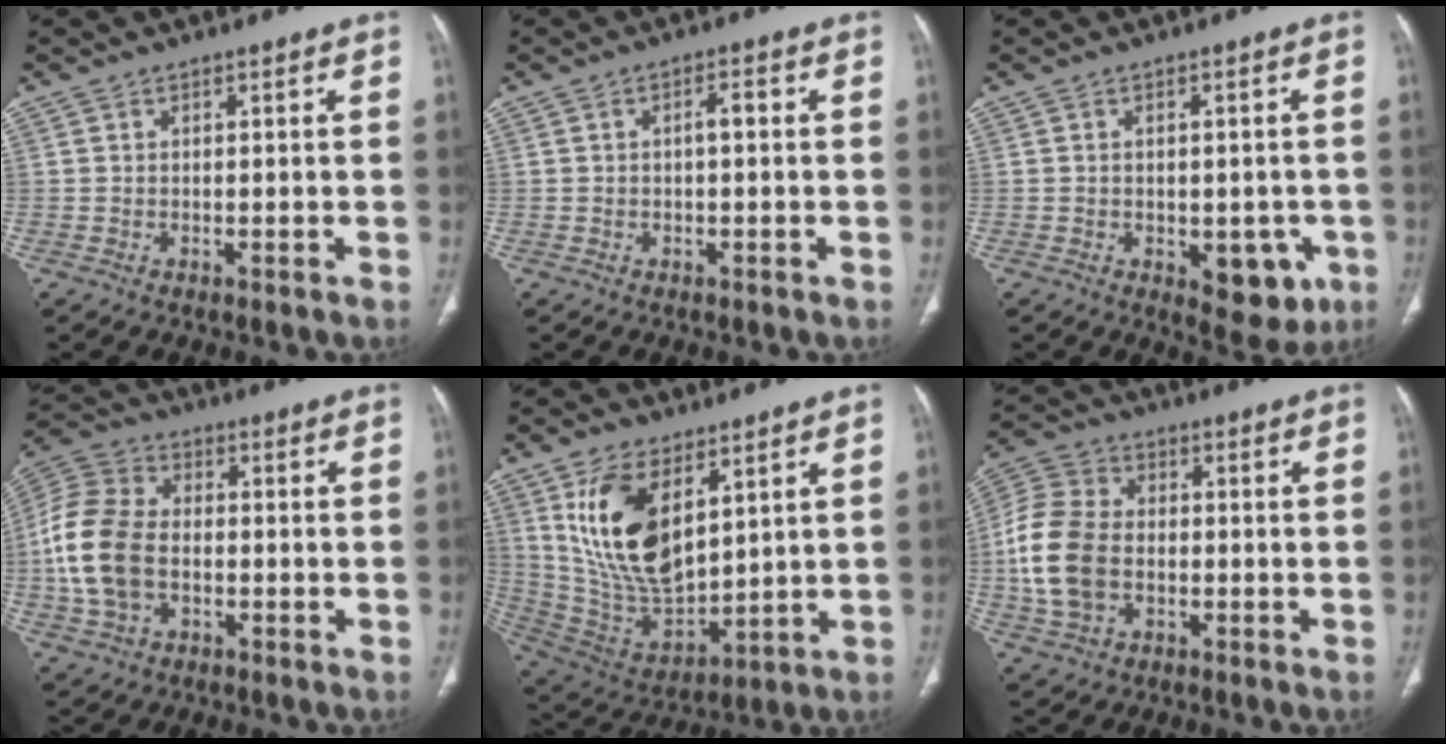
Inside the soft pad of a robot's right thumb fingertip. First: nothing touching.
{"total": 2.1, "force": [0.0, 0.8, 1.9], "torque": [-0.035, 0.010, -0.001]}
{"total": 8.8, "force": [-2.8, 4.9, 6.8], "torque": [-0.052, 0.002, -0.022]}
{"total": 15.0, "force": [-2.0, 10.3, 10.8], "torque": [-0.226, 0.022, -0.039]}
{"total": 18.6, "force": [7.1, 10.0, 13.9], "torque": [-0.236, -0.031, 0.154]}
{"total": 14.5, "force": [-1.7, 10.3, 10.0], "torque": [-0.205, 0.018, -0.035]}